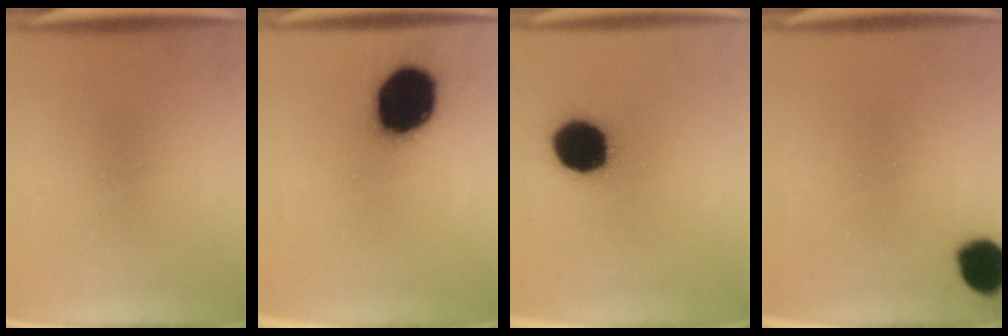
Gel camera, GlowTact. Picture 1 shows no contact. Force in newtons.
{"total": 19.0}
{"total": 15.1}
{"total": 7.2}